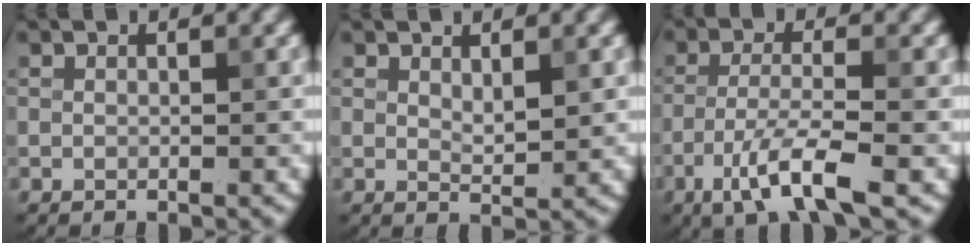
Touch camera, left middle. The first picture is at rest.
{"total": 1.6, "force": [0.7, 0.6, 1.3], "torque": [-0.024, -0.004, 0.015]}
{"total": 5.5, "force": [-3.0, 1.1, 4.5], "torque": [-0.087, -0.001, -0.063]}